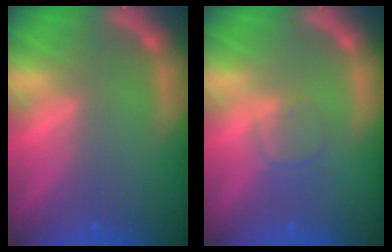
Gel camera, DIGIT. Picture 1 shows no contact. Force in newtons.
{"total": 1.9}